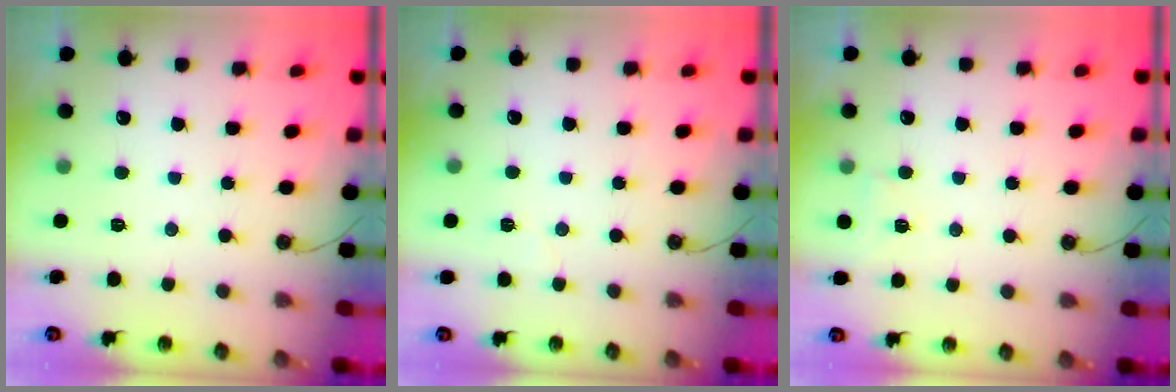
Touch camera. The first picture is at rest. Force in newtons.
{"total": 2.6, "press": 2.2, "slide": 1.5}
{"total": 4.2, "press": 3.5, "slide": 2.3}